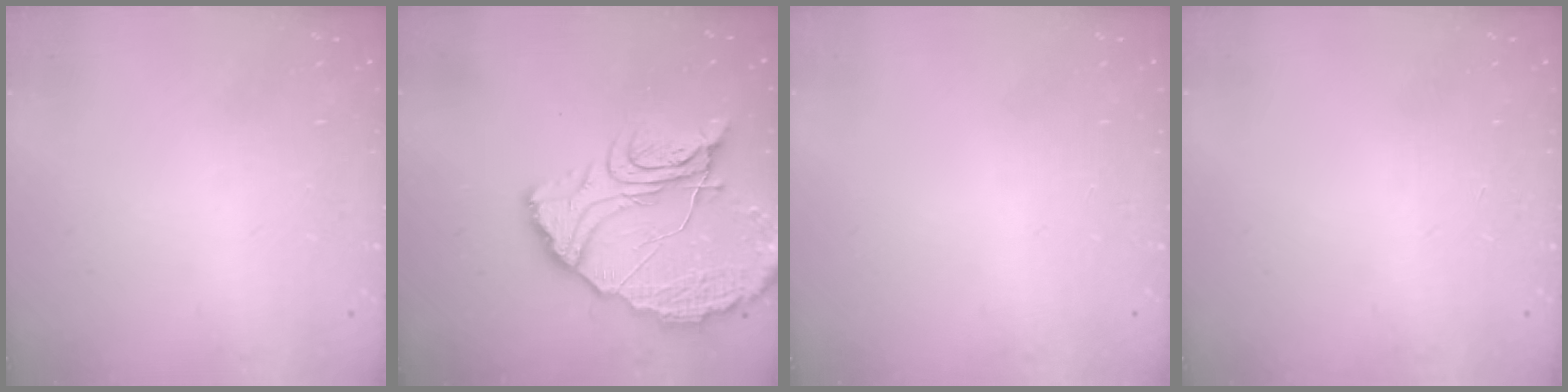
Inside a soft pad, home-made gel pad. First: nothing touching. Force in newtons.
{"total": 18.0, "press": 17.9, "slide": 1.6}
{"total": 0.0}
{"total": 0.0}